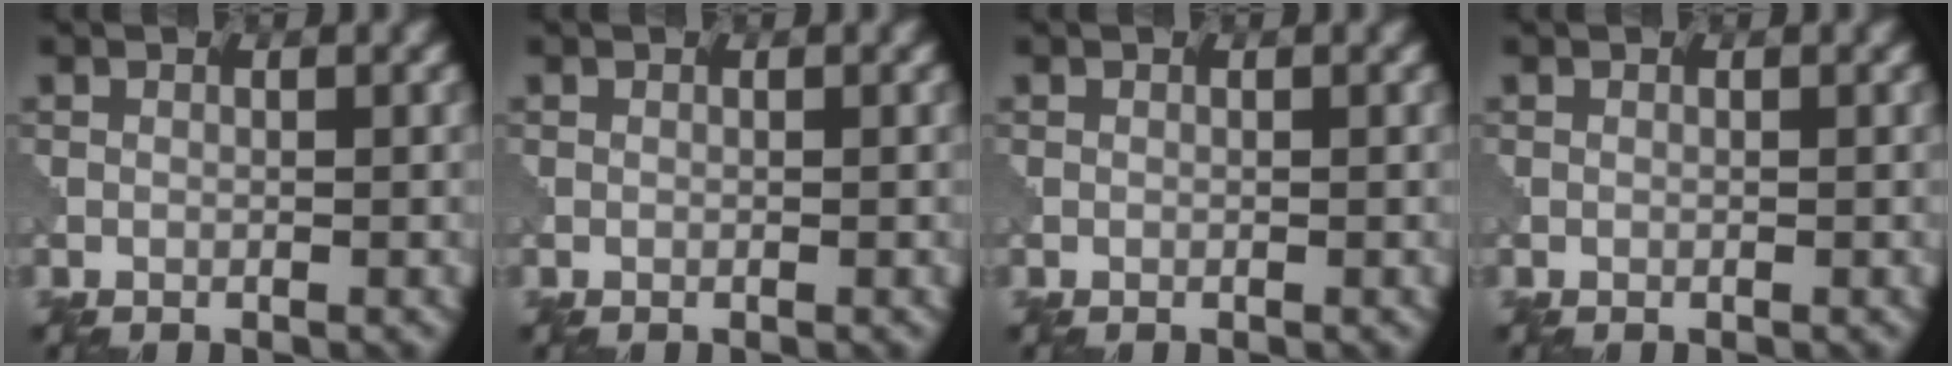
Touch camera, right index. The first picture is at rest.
{"total": 0.0}
{"total": 0.0}
{"total": 0.0}